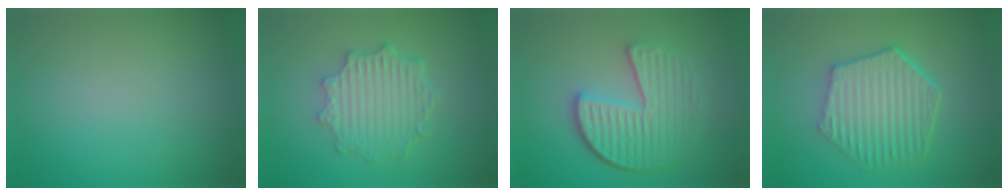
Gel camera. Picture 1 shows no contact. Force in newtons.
{"total": 4.8, "press": 3.7, "slide": 3.0}
{"total": 5.4, "press": 4.1, "slide": 3.6}
{"total": 6.2, "press": 4.8, "slide": 3.9}